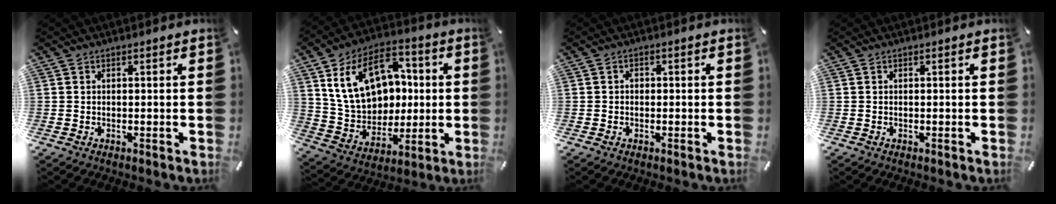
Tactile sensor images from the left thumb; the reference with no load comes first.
{"total": 18.7, "force": [4.7, 14.5, 10.8], "torque": [-0.204, 0.000, 0.096]}
{"total": 1.3, "force": [-0.4, 1.0, 0.6], "torque": [-0.012, 0.005, -0.011]}
{"total": 0.0}